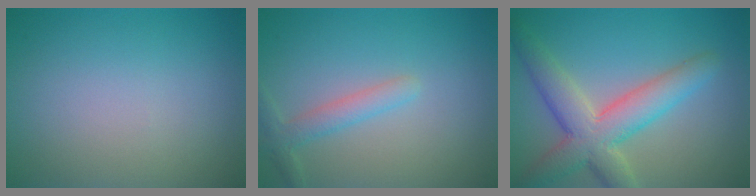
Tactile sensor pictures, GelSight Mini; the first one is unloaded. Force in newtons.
{"total": 2.1, "press": 2.1, "slide": 0.1}
{"total": 6.6, "press": 6.6, "slide": 0.4}